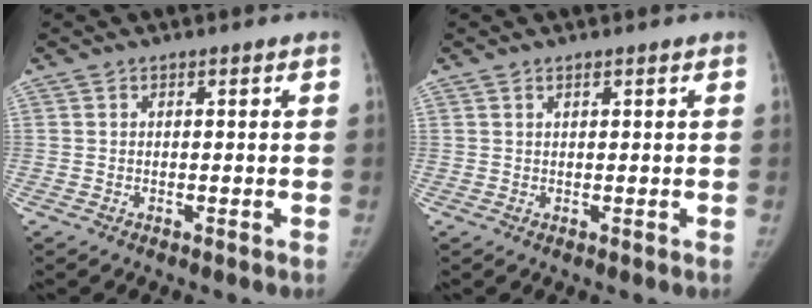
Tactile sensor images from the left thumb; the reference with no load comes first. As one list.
[{"total": 0.8, "force": [0.6, 0.2, 0.5], "torque": [-0.008, -0.001, 0.012]}]